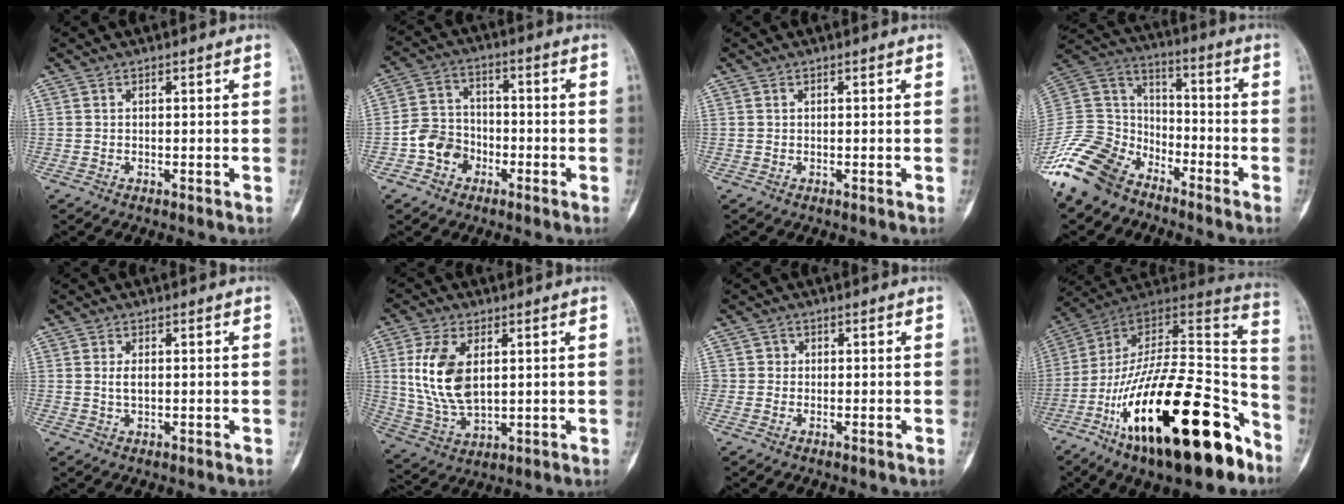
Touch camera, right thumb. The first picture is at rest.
{"total": 7.5, "force": [-3.0, 6.2, 2.9], "torque": [-0.026, 0.032, -0.061]}
{"total": 0.0}
{"total": 17.4, "force": [-12.5, 9.9, 6.8], "torque": [-0.133, 0.070, -0.245]}
{"total": 2.1, "force": [0.3, 1.2, 1.8], "torque": [-0.034, -0.002, 0.007]}
{"total": 13.1, "force": [2.7, 7.4, 10.4], "torque": [-0.205, -0.012, 0.063]}
{"total": 1.3, "force": [0.0, 1.3, 0.1], "torque": [0.008, 0.005, -0.002]}
{"total": 32.4, "force": [-17.0, 12.0, 24.8], "torque": [-0.344, 0.074, -0.274]}